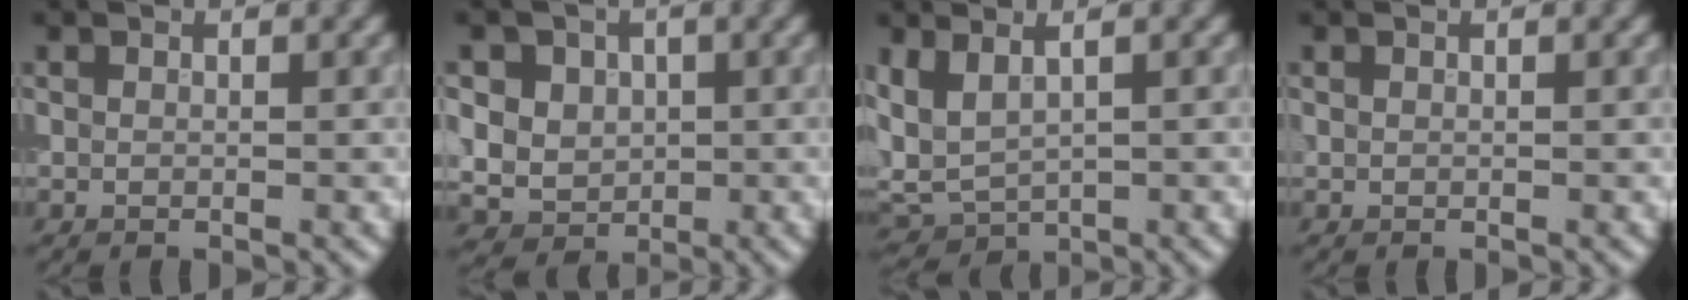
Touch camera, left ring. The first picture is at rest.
{"total": 6.7, "force": [1.7, 5.7, 3.1], "torque": [-0.058, 0.024, 0.017]}
{"total": 3.2, "force": [0.9, 1.7, 2.5], "torque": [-0.068, -0.004, 0.021]}
{"total": 0.0}